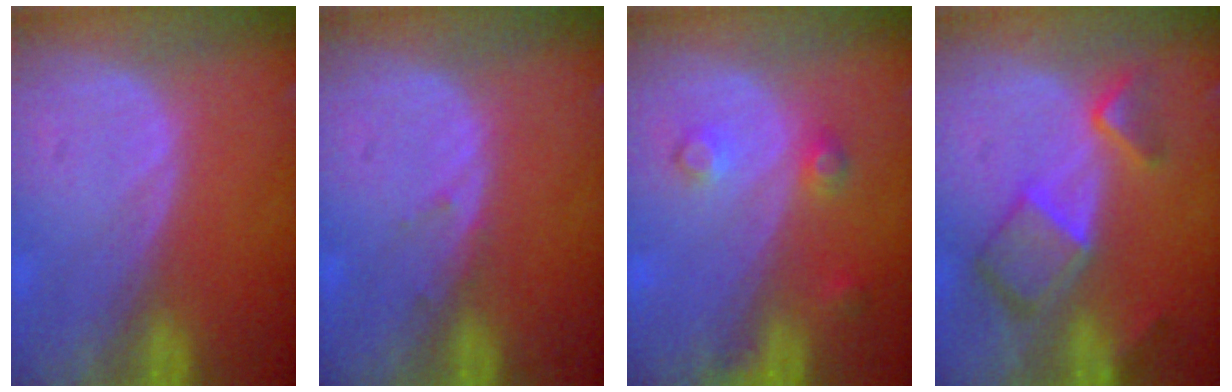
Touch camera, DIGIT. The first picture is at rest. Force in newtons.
{"total": 0.9, "press": 0.6, "slide": 0.6}
{"total": 3.7, "press": 3.4, "slide": 1.5}
{"total": 7.4, "press": 6.4, "slide": 3.8}